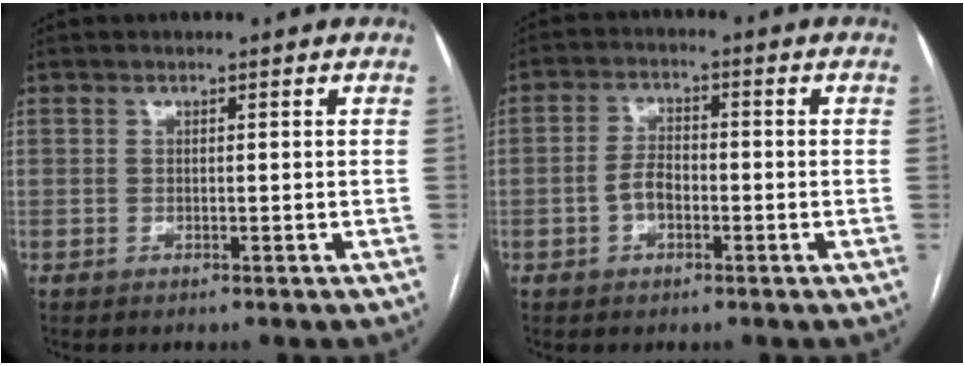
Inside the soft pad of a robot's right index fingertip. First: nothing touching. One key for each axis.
{"total": 3.9, "fx": -1.3, "fy": 2.2, "fz": 3.0, "tx": -0.060, "ty": 0.013, "tz": -0.024}